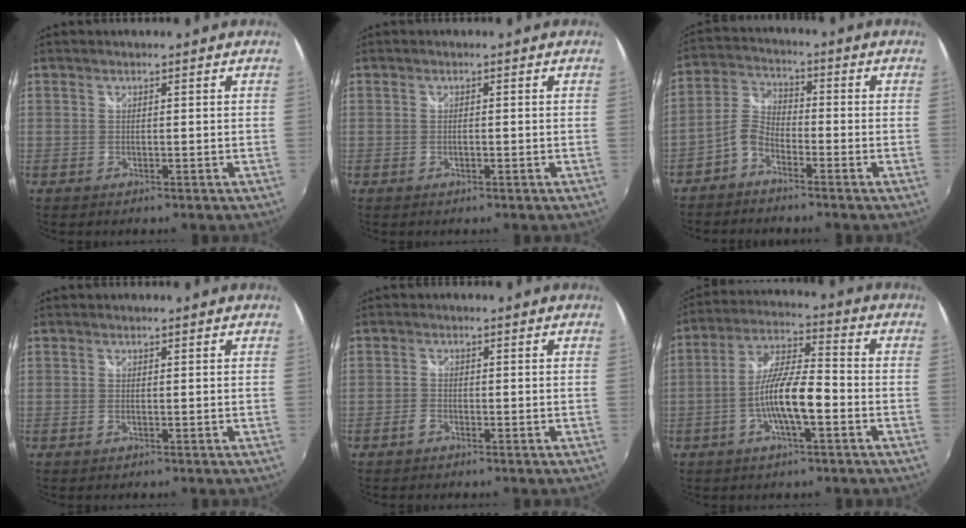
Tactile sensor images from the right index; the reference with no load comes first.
{"total": 0.9, "force": [-0.4, 0.3, 0.8], "torque": [-0.017, -0.001, -0.008]}
{"total": 5.0, "force": [-3.4, 2.6, 2.6], "torque": [-0.066, 0.018, -0.075]}
{"total": 0.6, "force": [-0.2, 0.1, 0.6], "torque": [-0.012, 0.000, -0.007]}
{"total": 1.5, "force": [-1.2, 0.8, 0.6], "torque": [-0.019, 0.002, -0.024]}
{"total": 10.9, "force": [-3.7, 2.2, 10.0], "torque": [-0.201, 0.003, -0.070]}